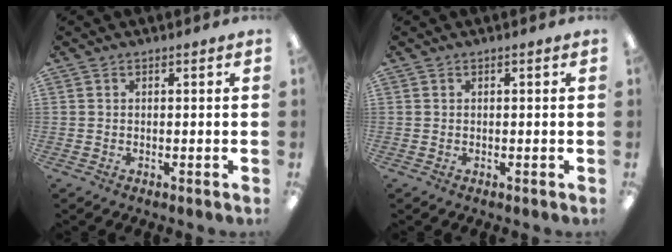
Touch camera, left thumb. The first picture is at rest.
{"total": 0.0}